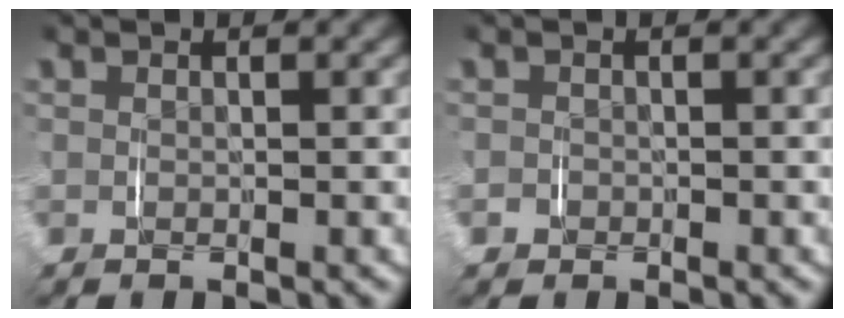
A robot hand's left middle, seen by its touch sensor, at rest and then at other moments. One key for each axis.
{"total": 0.8, "fx": -0.3, "fy": 0.7, "fz": 0.0, "tx": -0.002, "ty": -0.004, "tz": -0.007}